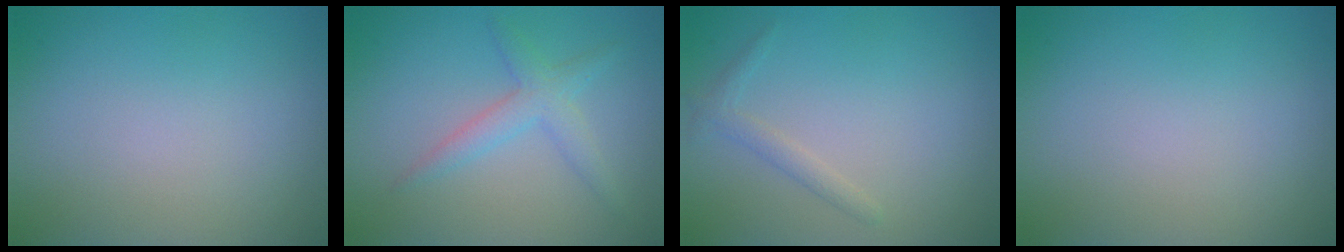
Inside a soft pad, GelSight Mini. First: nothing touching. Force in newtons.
{"total": 2.5, "press": 2.5, "slide": 0.1}
{"total": 1.3, "press": 1.3, "slide": 0.1}
{"total": 0.0}